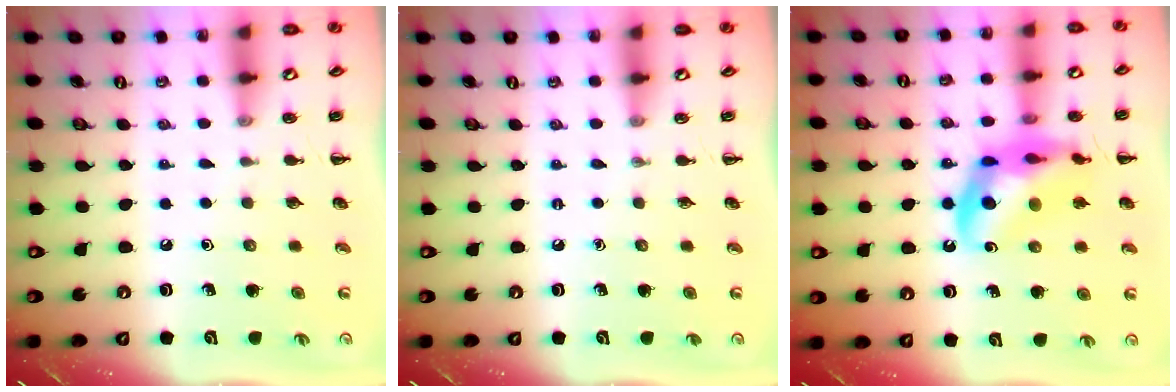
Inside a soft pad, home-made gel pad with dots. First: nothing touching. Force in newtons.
{"total": 0.0}
{"total": 16.3, "press": 15.9, "slide": 3.5}